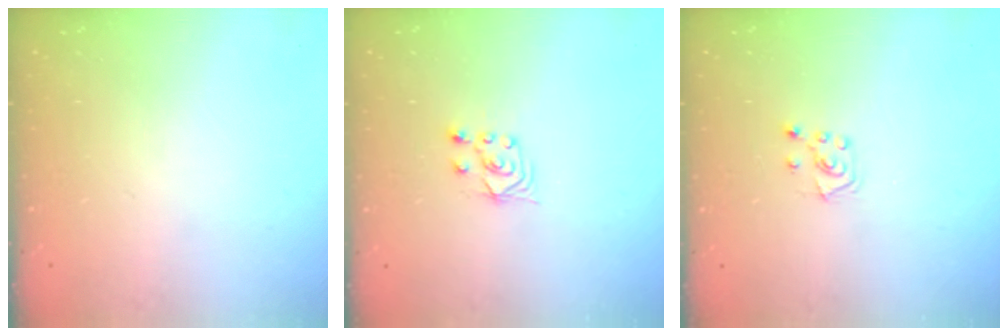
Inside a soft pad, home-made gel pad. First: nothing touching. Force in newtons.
{"total": 3.0, "press": 2.8, "slide": 0.9}
{"total": 4.6, "press": 4.6, "slide": 0.5}